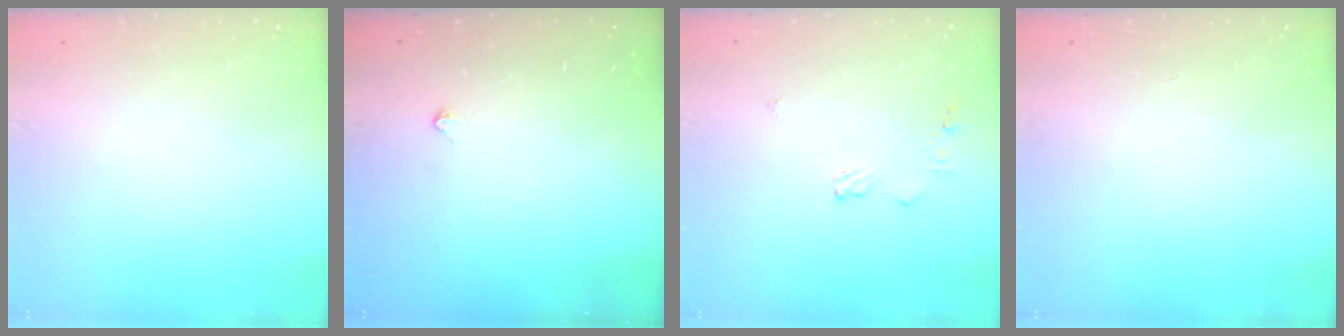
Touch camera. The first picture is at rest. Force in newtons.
{"total": 2.5, "press": 2.4, "slide": 0.4}
{"total": 5.6, "press": 5.5, "slide": 0.6}
{"total": 0.0}